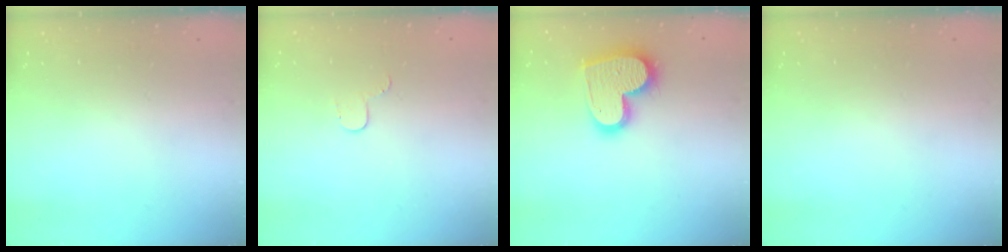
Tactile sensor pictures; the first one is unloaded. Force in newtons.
{"total": 3.5, "press": 3.5, "slide": 0.4}
{"total": 16.9, "press": 16.8, "slide": 1.3}
{"total": 0.0}